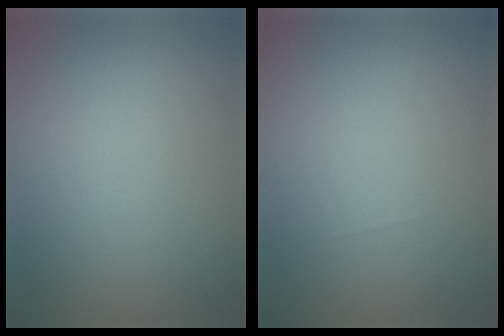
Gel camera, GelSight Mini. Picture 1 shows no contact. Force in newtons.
{"total": 0.0}